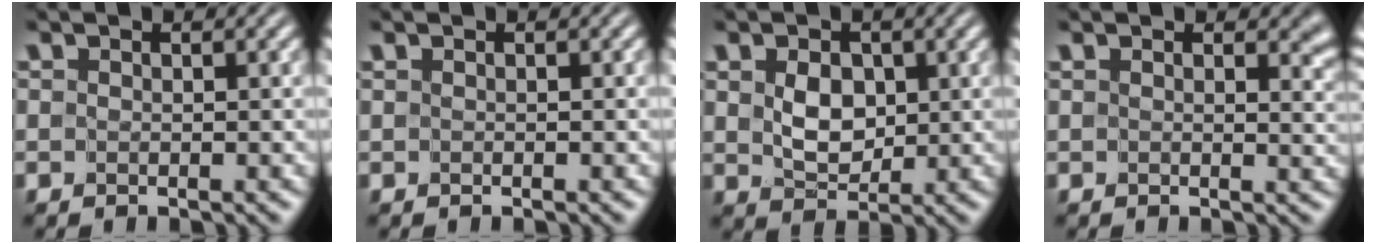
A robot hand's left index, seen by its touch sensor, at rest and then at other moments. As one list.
[{"total": 0.0}, {"total": 2.8, "force": [0.5, 2.0, 1.8], "torque": [-0.042, -0.004, 0.012]}, {"total": 2.9, "force": [1.2, 1.7, 2.1], "torque": [-0.020, -0.007, 0.015]}]